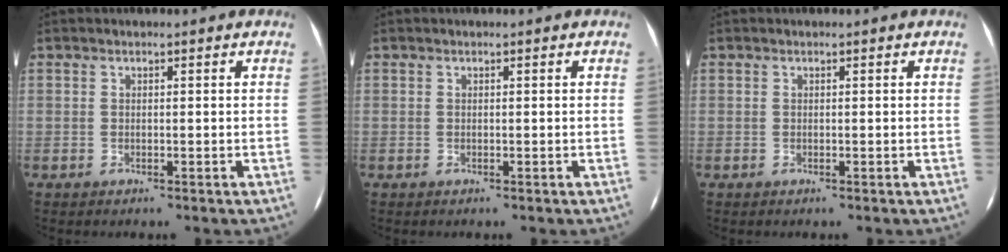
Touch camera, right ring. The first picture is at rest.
{"total": 0.0}
{"total": 0.0}